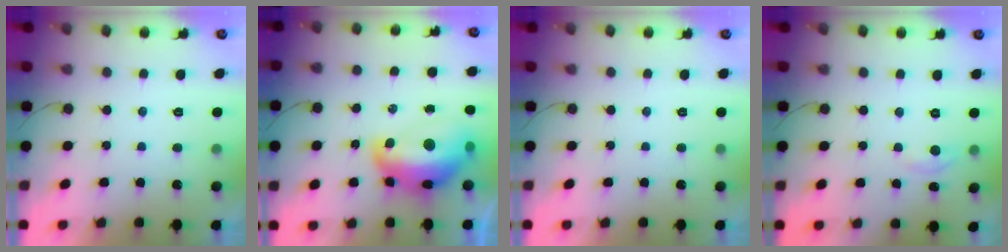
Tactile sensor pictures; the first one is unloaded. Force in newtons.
{"total": 18.6, "press": 18.6, "slide": 1.6}
{"total": 0.0}
{"total": 3.2, "press": 3.2, "slide": 0.4}